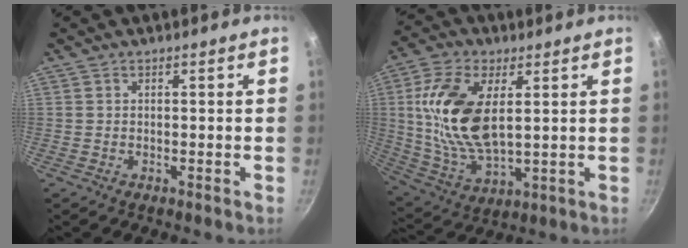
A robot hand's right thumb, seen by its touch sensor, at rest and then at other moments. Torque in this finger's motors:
{"motor_torque": [2.11, 2.31, 1.77, -0.52, 0.46]}